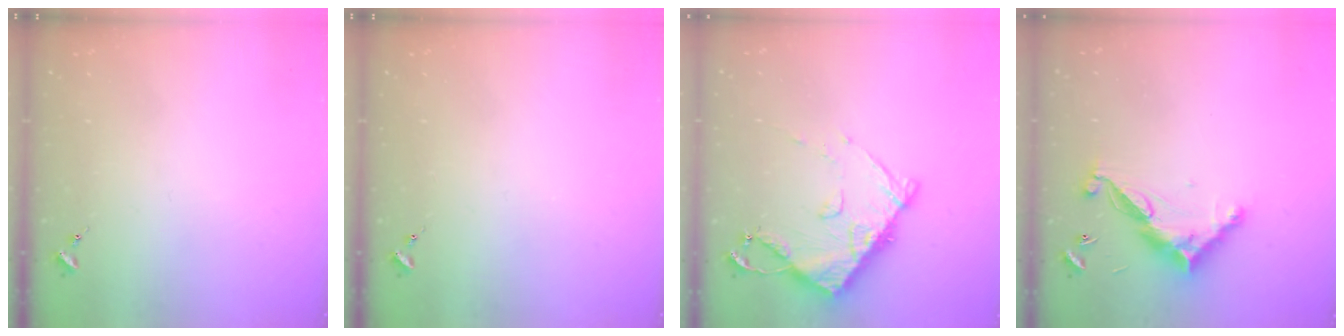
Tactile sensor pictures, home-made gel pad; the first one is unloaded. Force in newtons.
{"total": 0.0}
{"total": 10.7, "press": 10.7, "slide": 1.3}
{"total": 12.8, "press": 12.8, "slide": 0.4}